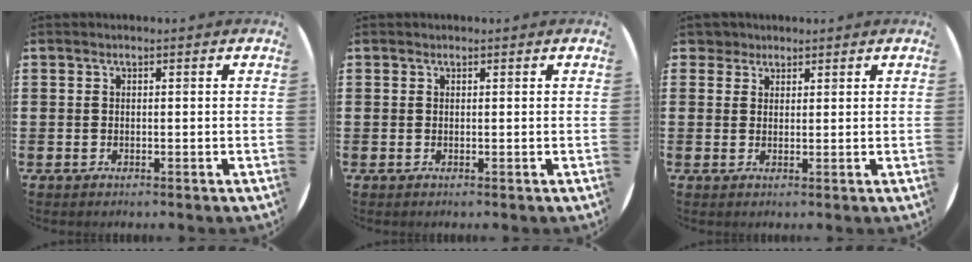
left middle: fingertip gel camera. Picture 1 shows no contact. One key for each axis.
{"total": 0.0}
{"total": 2.5, "fx": 2.1, "fy": 1.4, "fz": 0.1, "tx": -0.002, "ty": 0.005, "tz": 0.038}